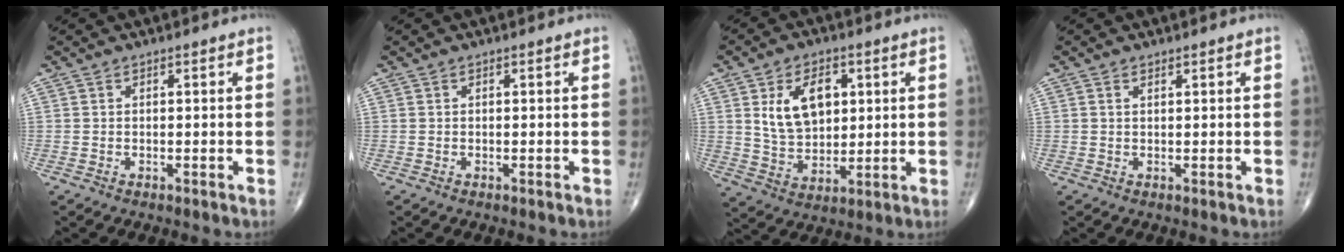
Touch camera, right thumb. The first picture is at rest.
{"total": 0.0}
{"total": 11.8, "force": [3.3, 7.6, 8.3], "torque": [-0.117, -0.013, 0.068]}
{"total": 0.7, "force": [0.4, 0.4, 0.5], "torque": [-0.011, 0.000, 0.008]}